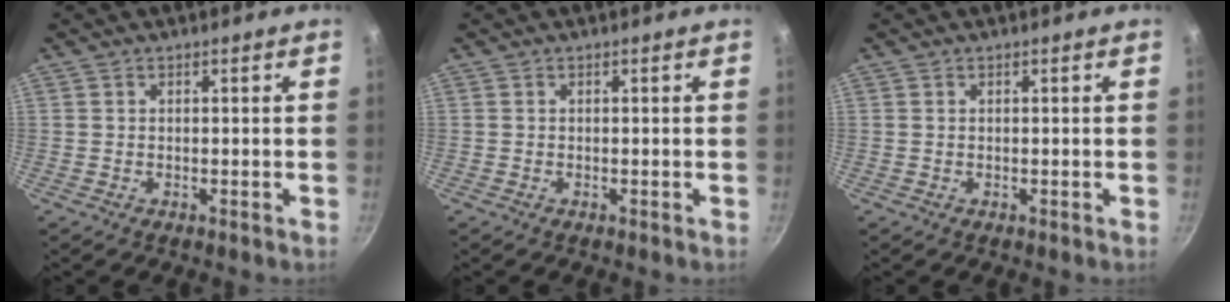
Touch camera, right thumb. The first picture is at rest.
{"total": 0.0}
{"total": 0.0}